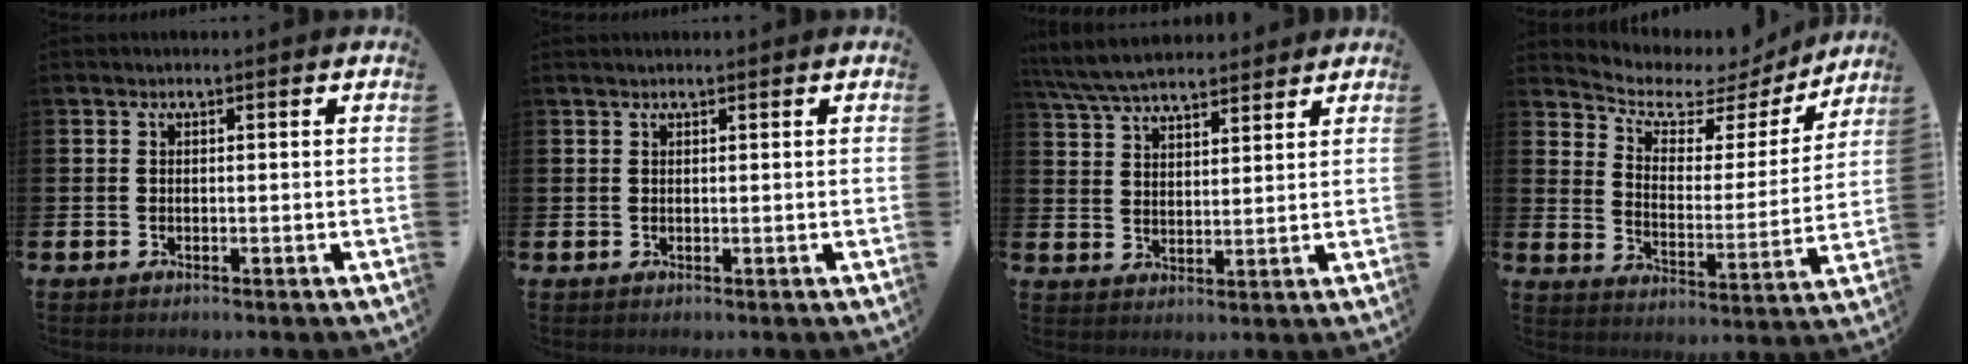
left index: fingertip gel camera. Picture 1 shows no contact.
{"total": 0.8, "force": [0.7, 0.1, 0.3], "torque": [-0.002, 0.001, 0.012]}
{"total": 6.7, "force": [6.3, 1.3, 1.7], "torque": [-0.058, -0.022, 0.117]}
{"total": 5.7, "force": [4.9, 2.4, 1.4], "torque": [-0.056, -0.041, 0.076]}